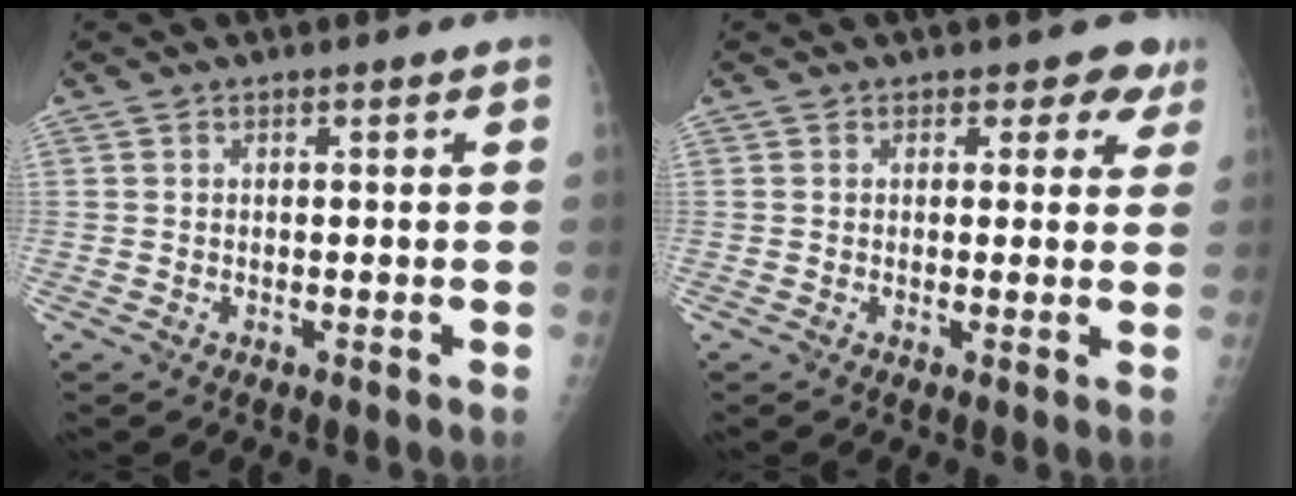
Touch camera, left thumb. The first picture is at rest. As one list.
[{"total": 3.9, "force": [2.4, 2.8, 1.4], "torque": [0.023, -0.008, 0.018]}]